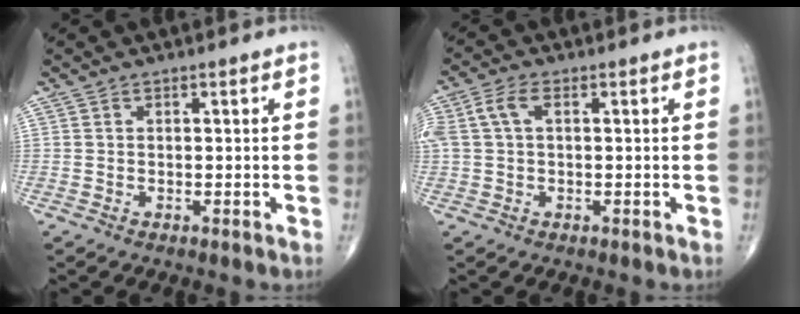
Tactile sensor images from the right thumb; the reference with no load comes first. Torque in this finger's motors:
{"motor_torque": [0.38, 0.52, 1.68, 0.63, 0.46]}